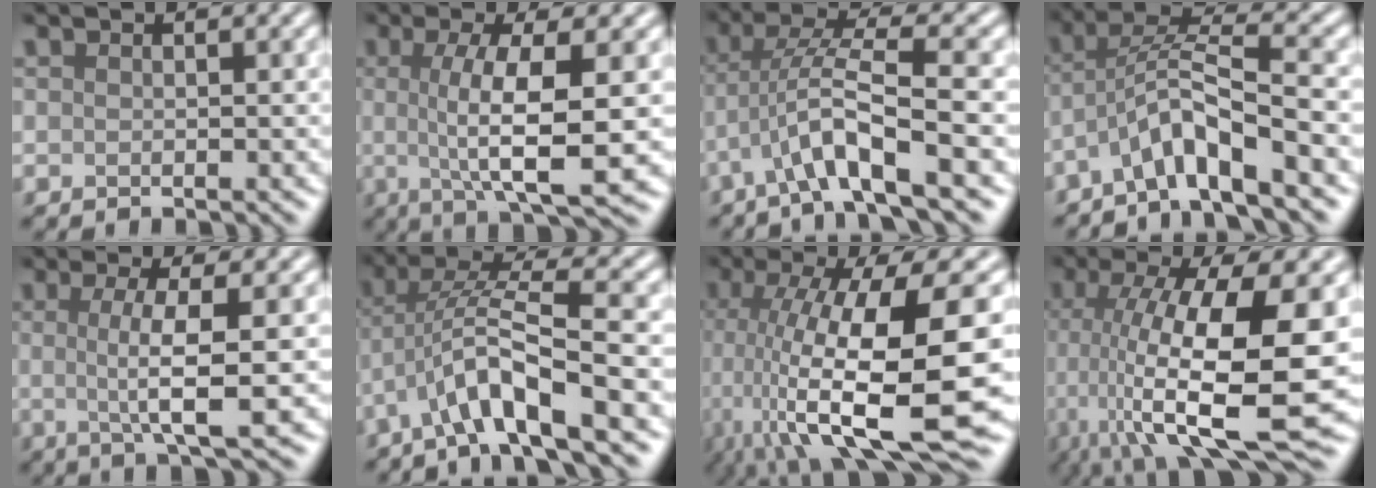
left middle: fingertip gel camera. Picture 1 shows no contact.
{"total": 7.9, "force": [-0.2, 1.8, 7.6], "torque": [-0.119, -0.001, -0.004]}
{"total": 5.7, "force": [-2.3, 0.8, 5.1], "torque": [-0.100, 0.017, -0.048]}
{"total": 5.5, "force": [-3.1, 0.7, 4.4], "torque": [-0.082, 0.013, -0.067]}
{"total": 5.5, "force": [0.0, 1.2, 5.3], "torque": [-0.090, -0.001, -0.003]}
{"total": 6.9, "force": [-2.8, 1.4, 6.1], "torque": [-0.115, 0.016, -0.059]}
{"total": 16.4, "force": [-2.7, 4.7, 15.5], "torque": [-0.262, -0.001, -0.033]}
{"total": 15.3, "force": [-1.9, 5.0, 14.4], "torque": [-0.250, -0.006, -0.027]}